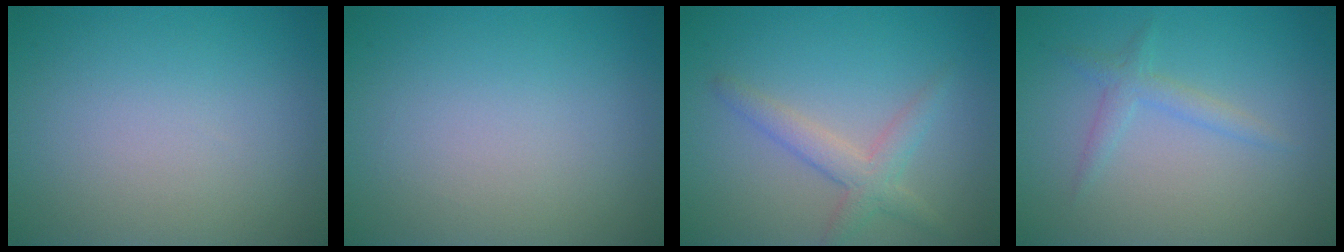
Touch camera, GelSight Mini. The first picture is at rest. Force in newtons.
{"total": 0.0}
{"total": 2.8, "press": 2.8, "slide": 0.2}
{"total": 1.6, "press": 1.6, "slide": 0.1}